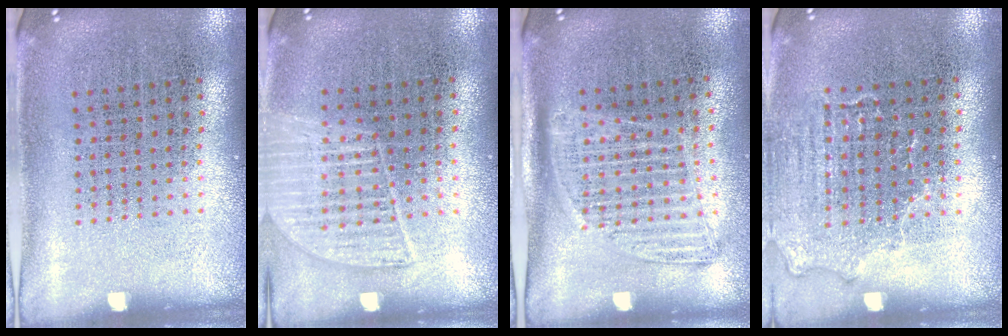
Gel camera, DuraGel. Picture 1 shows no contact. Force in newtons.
{"total": 1.3, "press": 1.3, "slide": 0.5}
{"total": 1.4, "press": 1.2, "slide": 0.7}
{"total": 1.4, "press": 1.2, "slide": 0.6}